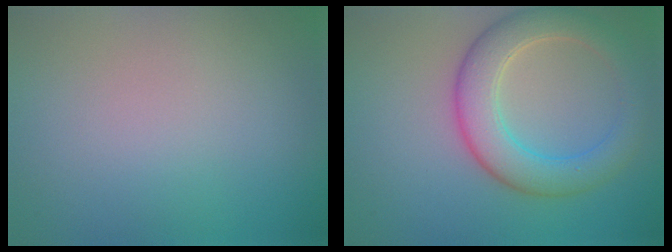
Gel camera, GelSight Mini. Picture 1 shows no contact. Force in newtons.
{"total": 5.8, "press": 5.8, "slide": 0.4}